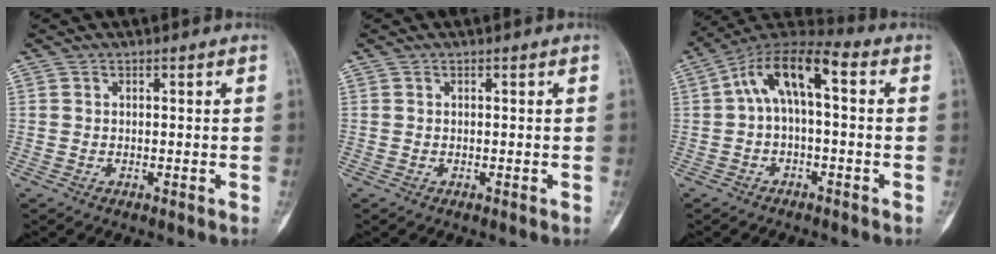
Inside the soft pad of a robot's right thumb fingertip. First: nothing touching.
{"total": 0.0}
{"total": 11.1, "force": [1.4, 4.7, 10.0], "torque": [-0.176, 0.048, 0.013]}